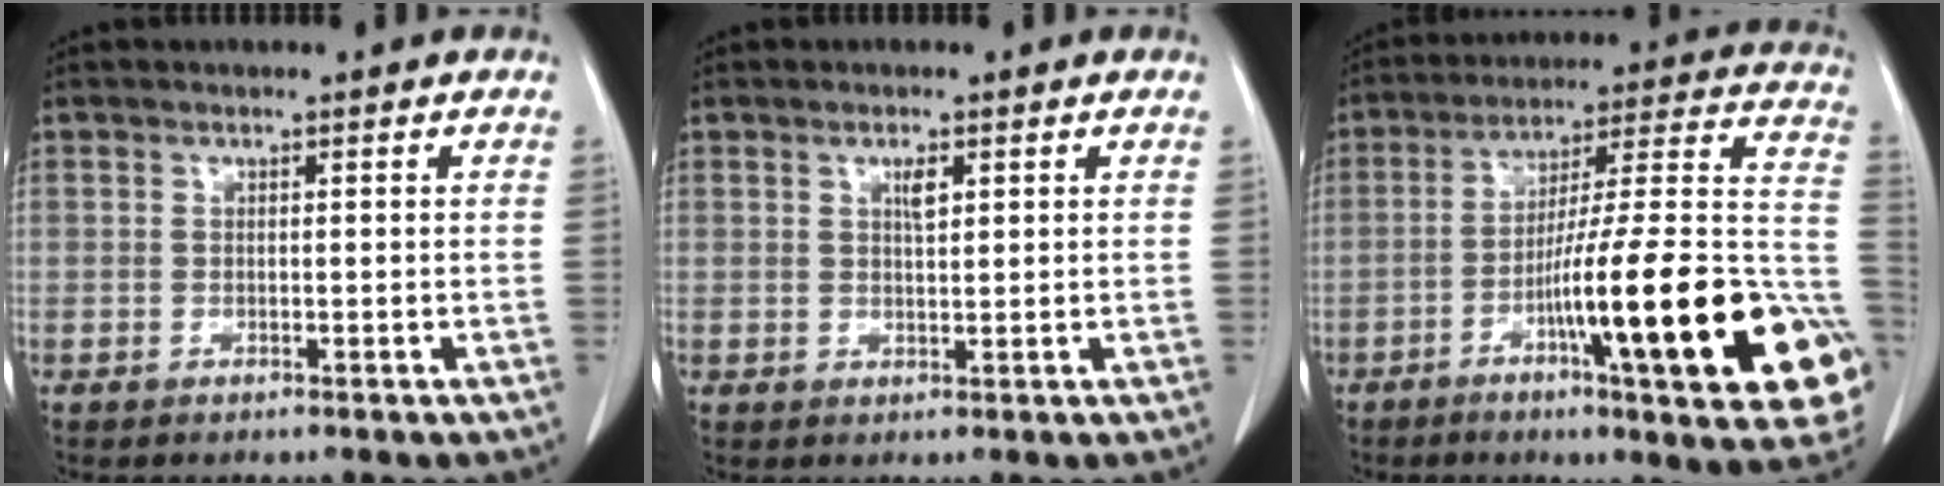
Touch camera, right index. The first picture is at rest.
{"total": 2.0, "force": [0.9, 0.5, 1.7], "torque": [-0.030, -0.002, 0.016]}
{"total": 27.0, "force": [-8.9, 2.5, 25.4], "torque": [-0.270, 0.005, -0.128]}